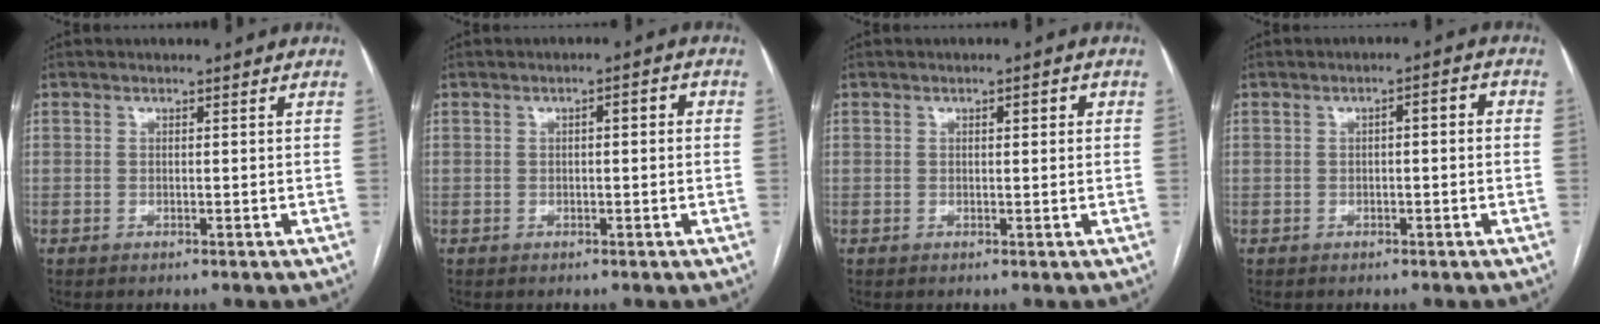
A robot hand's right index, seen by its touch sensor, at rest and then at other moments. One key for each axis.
{"total": 2.4, "fx": 0.3, "fy": 0.7, "fz": 2.3, "tx": -0.033, "ty": 0.013, "tz": 0.003}
{"total": 1.7, "fx": 0.5, "fy": 0.6, "fz": 1.5, "tx": -0.022, "ty": 0.005, "tz": 0.006}
{"total": 2.9, "fx": 0.2, "fy": 0.9, "fz": 2.8, "tx": -0.041, "ty": 0.018, "tz": 0.001}